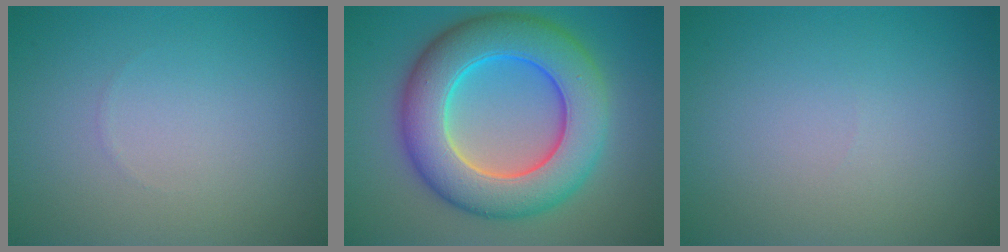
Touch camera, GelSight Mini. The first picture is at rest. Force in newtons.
{"total": 10.8, "press": 10.8, "slide": 0.3}
{"total": 0.0}